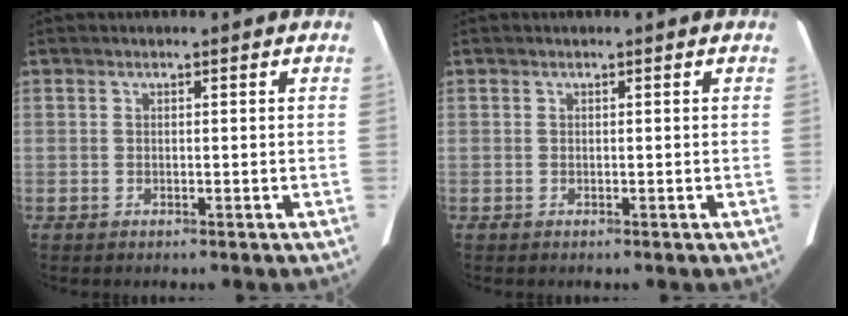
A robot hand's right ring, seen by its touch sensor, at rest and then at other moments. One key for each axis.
{"total": 0.0}